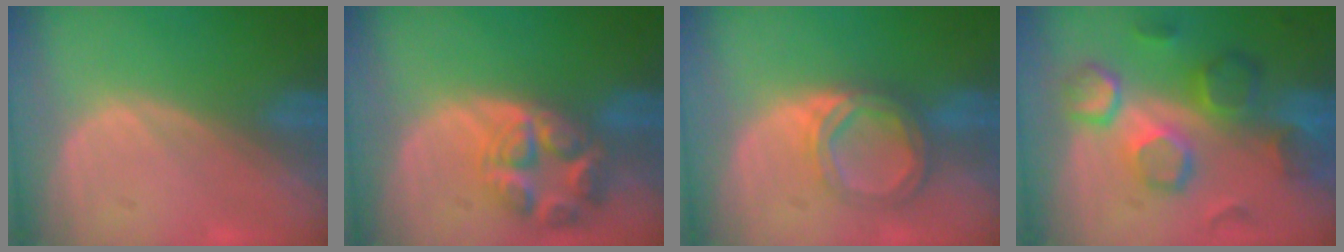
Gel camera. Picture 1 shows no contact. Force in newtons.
{"total": 7.6, "press": 6.7, "slide": 3.6}
{"total": 5.6, "press": 5.3, "slide": 1.9}
{"total": 9.4, "press": 9.1, "slide": 2.5}